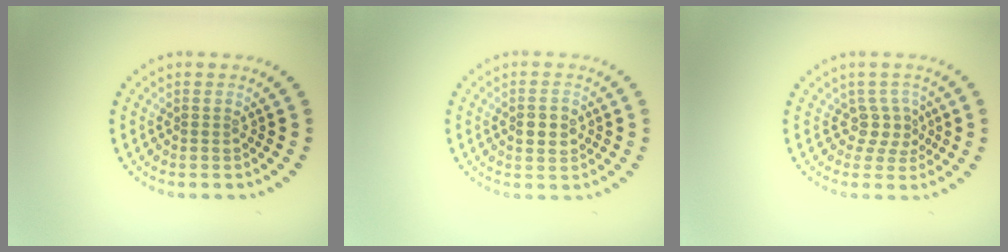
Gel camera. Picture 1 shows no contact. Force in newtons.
{"total": 2.6, "press": 2.6, "slide": 0.0}
{"total": 2.2, "press": 1.6, "slide": 1.5}